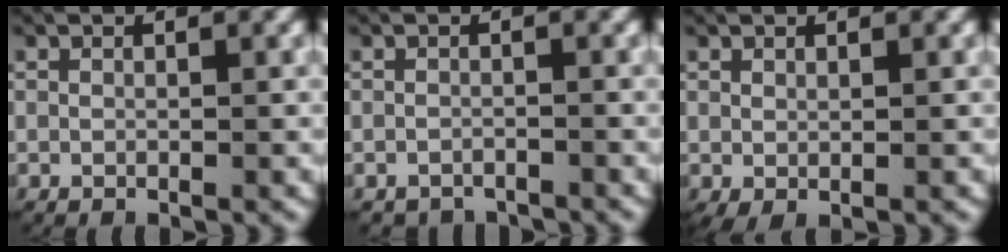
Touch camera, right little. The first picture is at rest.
{"total": 1.7, "force": [-1.6, 0.5, -0.2], "torque": [0.001, -0.008, -0.026]}
{"total": 0.9, "force": [0.2, 0.5, 0.7], "torque": [-0.016, -0.006, 0.009]}